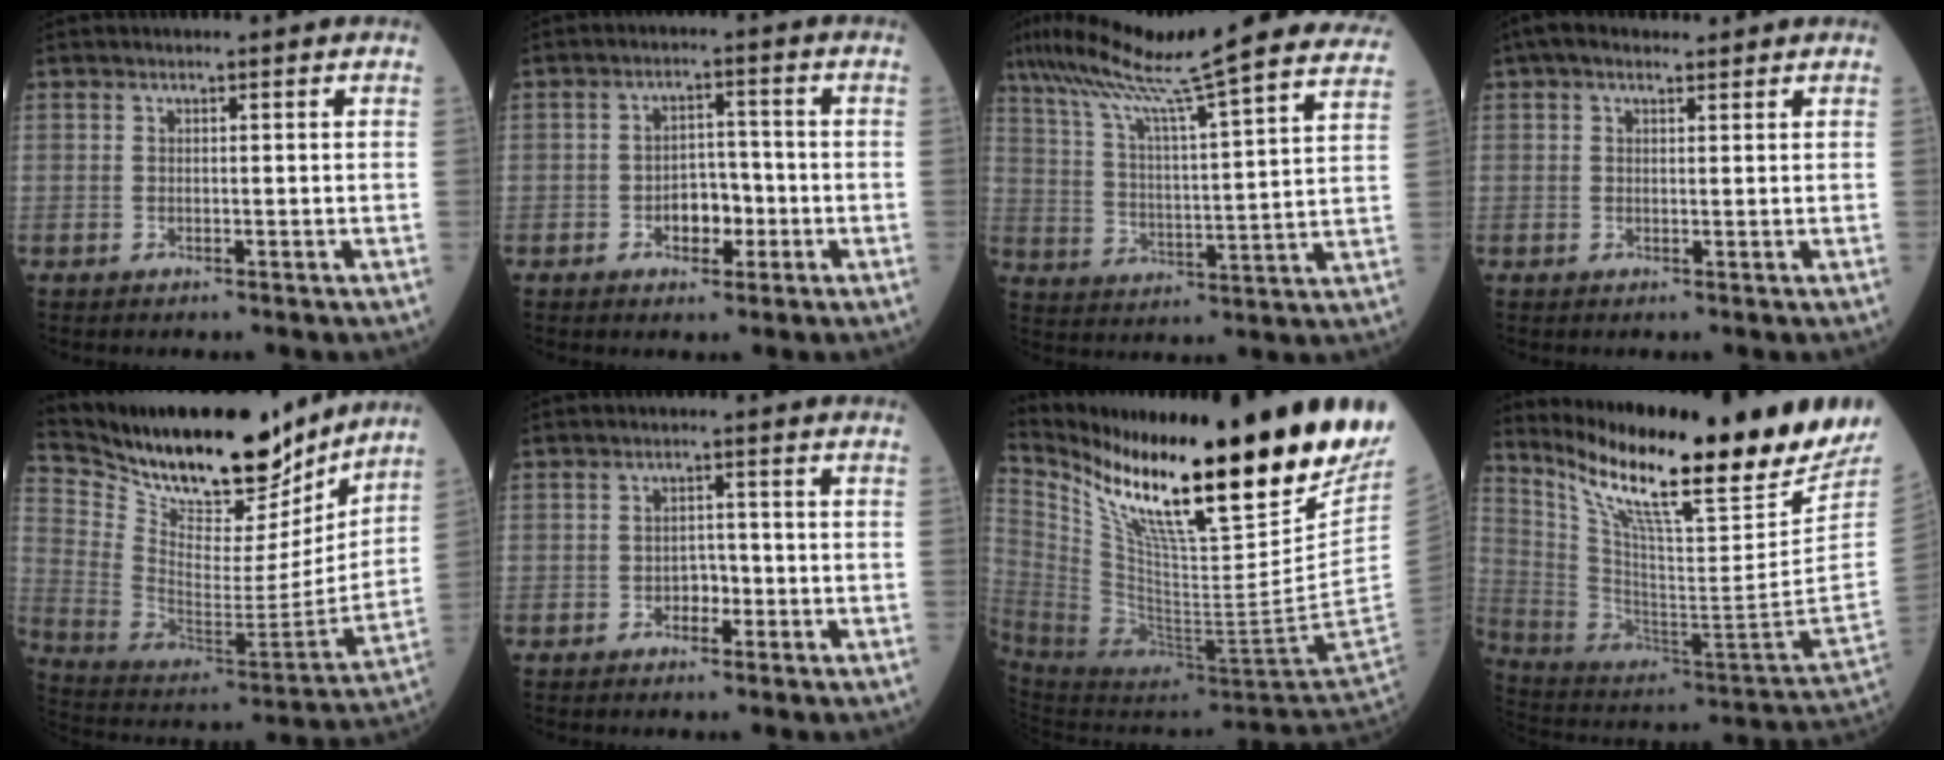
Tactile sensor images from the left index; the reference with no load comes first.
{"total": 4.6, "force": [-1.7, 2.8, 3.3], "torque": [-0.051, 0.011, -0.027]}
{"total": 30.2, "force": [26.4, -0.2, 14.6], "torque": [-0.251, -0.038, 0.356]}
{"total": 3.5, "force": [2.4, 1.5, 2.0], "torque": [-0.045, 0.031, 0.041]}
{"total": 24.7, "force": [21.2, 6.7, 10.9], "torque": [-0.199, -0.018, 0.335]}
{"total": 2.2, "force": [-1.0, 1.4, 1.4], "torque": [-0.016, 0.007, -0.018]}
{"total": 31.7, "force": [21.8, 2.2, 22.9], "torque": [-0.360, -0.058, 0.344]}
{"total": 26.9, "force": [21.2, 2.5, 16.3], "torque": [-0.284, -0.062, 0.328]}